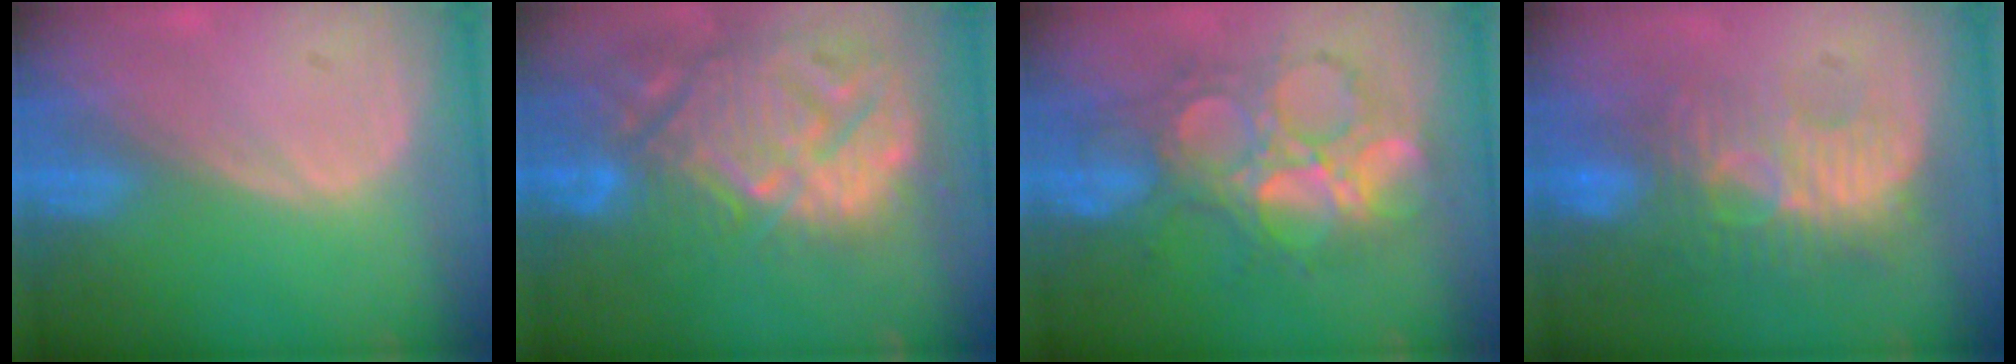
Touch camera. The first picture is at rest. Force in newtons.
{"total": 14.9, "press": 12.8, "slide": 7.7}
{"total": 9.5, "press": 9.5, "slide": 0.2}
{"total": 9.1, "press": 8.7, "slide": 2.7}